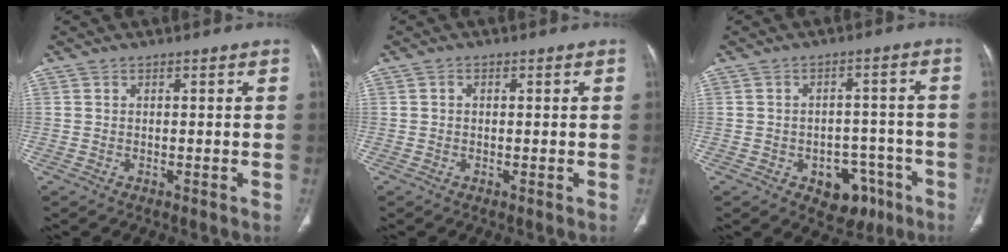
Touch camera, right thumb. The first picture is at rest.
{"total": 0.8, "force": [0.1, 0.6, 0.5], "torque": [-0.005, 0.001, 0.000]}
{"total": 8.6, "force": [-4.3, 6.0, 4.3], "torque": [-0.023, 0.038, -0.050]}